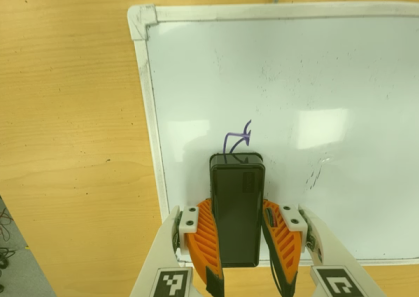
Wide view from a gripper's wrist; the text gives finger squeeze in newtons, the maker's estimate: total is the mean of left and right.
{"total": 12.3, "left": 12.0, "right": 12.6}